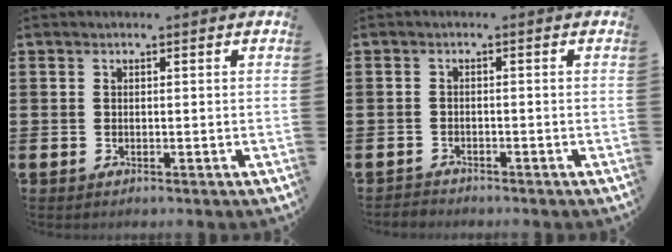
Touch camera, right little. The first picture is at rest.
{"total": 1.0, "force": [-0.9, 0.2, -0.1], "torque": [0.000, 0.002, -0.021]}